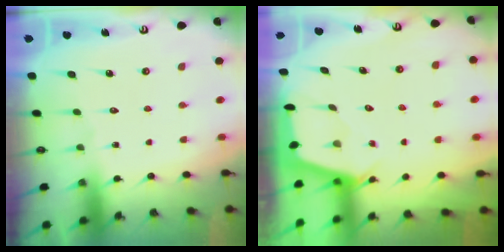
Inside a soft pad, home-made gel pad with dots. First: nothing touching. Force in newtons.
{"total": 2.4, "press": 2.4, "slide": 0.3}